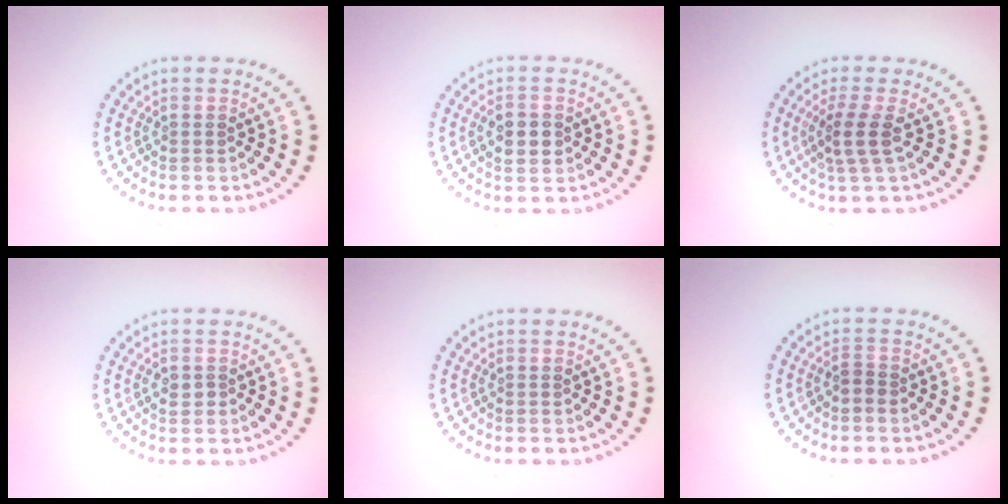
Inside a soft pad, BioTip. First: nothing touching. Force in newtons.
{"total": 2.6, "press": 2.6, "slide": 0.1}
{"total": 2.6, "press": 2.1, "slide": 1.4}
{"total": 1.2, "press": 1.2, "slide": 0.4}
{"total": 0.0}
{"total": 1.1, "press": 0.9, "slide": 0.5}